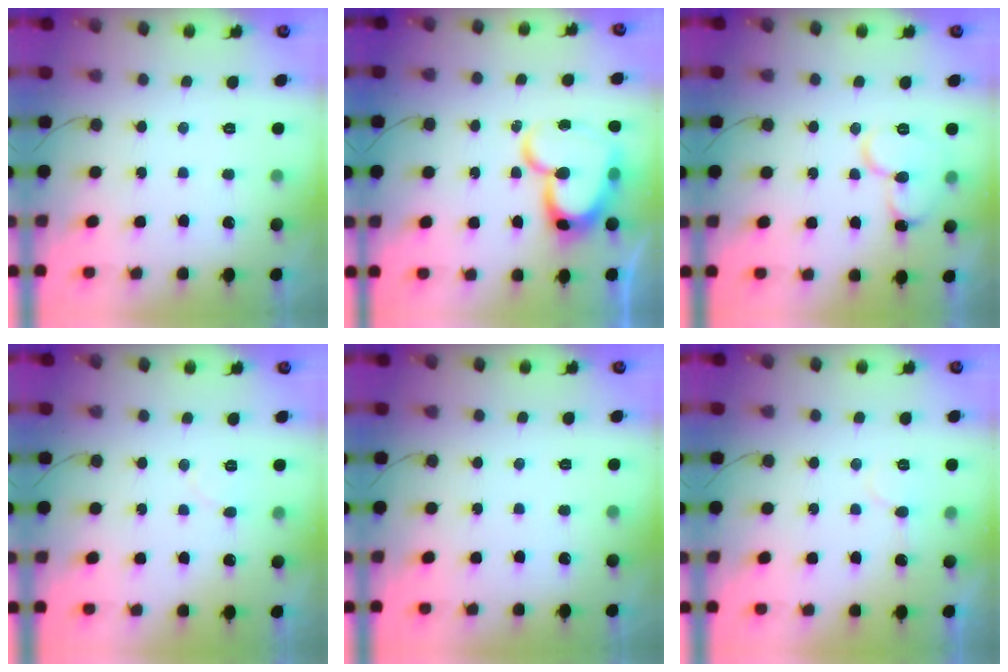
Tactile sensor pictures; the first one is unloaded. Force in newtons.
{"total": 18.9, "press": 18.8, "slide": 1.5}
{"total": 11.6, "press": 11.5, "slide": 1.3}
{"total": 4.3, "press": 4.3, "slide": 0.5}
{"total": 0.0}
{"total": 4.7, "press": 4.7, "slide": 0.3}